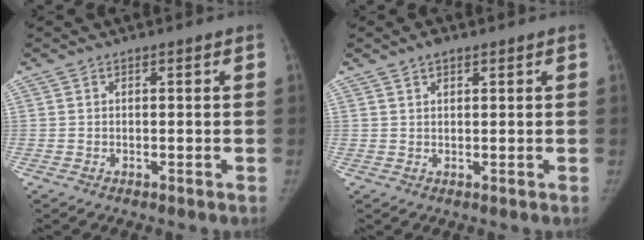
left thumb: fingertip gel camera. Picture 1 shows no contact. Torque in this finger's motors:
{"motor_torque": [-0.26, 0.01, -0.38, -0.05, 0.00]}